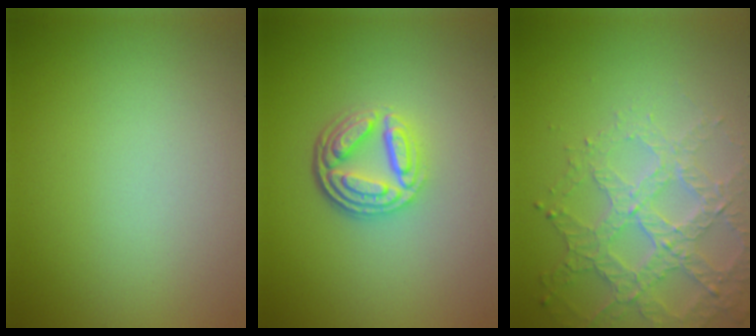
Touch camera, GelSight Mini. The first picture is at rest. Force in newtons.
{"total": 4.6, "press": 3.4, "slide": 3.1}
{"total": 4.7, "press": 4.1, "slide": 2.3}